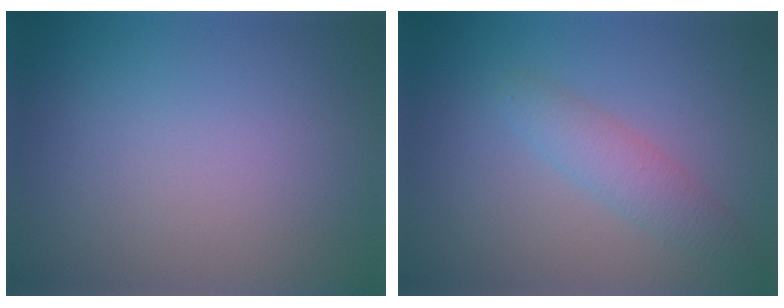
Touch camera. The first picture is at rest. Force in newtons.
{"total": 2.5, "press": 2.5, "slide": 0.0}